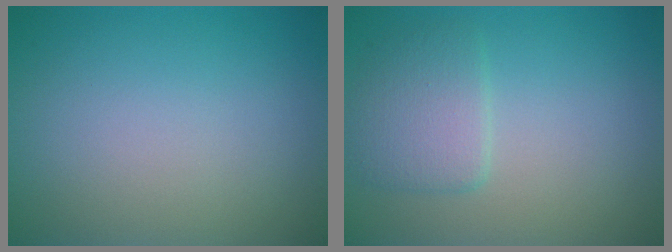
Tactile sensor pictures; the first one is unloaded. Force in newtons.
{"total": 2.8, "press": 2.8, "slide": 0.3}